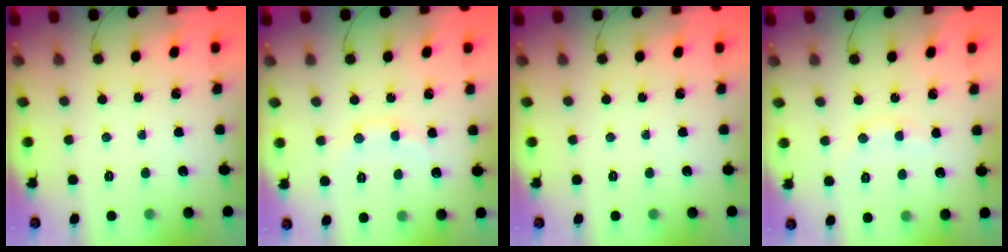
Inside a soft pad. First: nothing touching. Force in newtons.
{"total": 7.8, "press": 7.7, "slide": 1.5}
{"total": 0.0}
{"total": 7.6, "press": 7.4, "slide": 1.7}